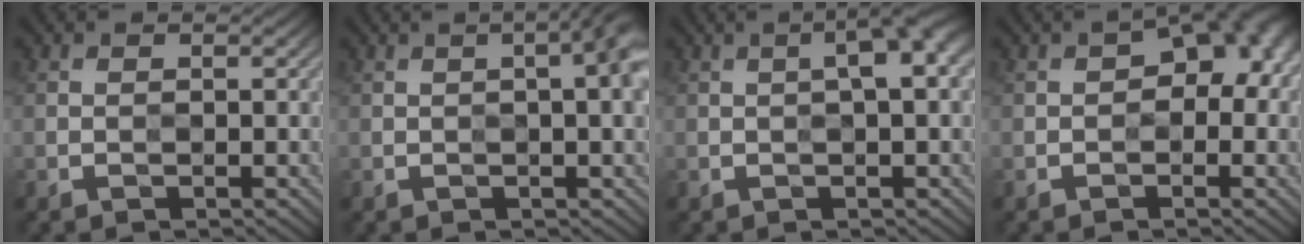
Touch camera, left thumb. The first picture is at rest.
{"total": 4.4, "force": [0.7, 1.1, 4.2], "torque": [-0.045, 0.017, -0.001]}
{"total": 4.0, "force": [0.8, 0.8, 3.8], "torque": [-0.052, 0.018, 0.009]}
{"total": 6.9, "force": [0.5, 4.3, 5.3], "torque": [-0.040, 0.018, -0.007]}